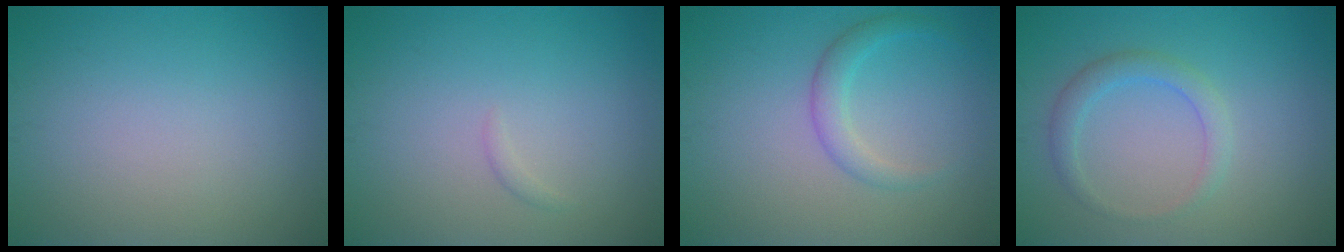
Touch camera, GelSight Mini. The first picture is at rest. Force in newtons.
{"total": 0.5, "press": 0.5, "slide": 0.1}
{"total": 2.1, "press": 2.1, "slide": 0.1}
{"total": 2.2, "press": 2.2, "slide": 0.1}